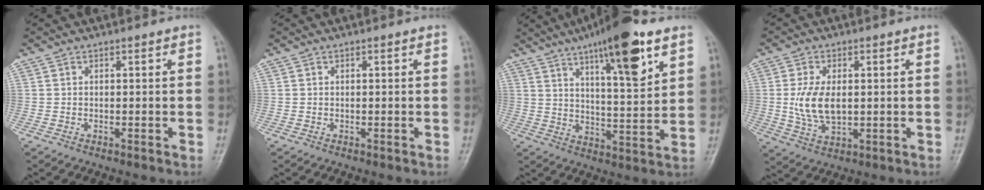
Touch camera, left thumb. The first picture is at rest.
{"total": 0.0}
{"total": 17.3, "force": [9.8, 4.3, 13.6], "torque": [-0.192, -0.038, 0.154]}
{"total": 8.3, "force": [0.4, 4.7, 6.9], "torque": [-0.137, -0.007, 0.013]}